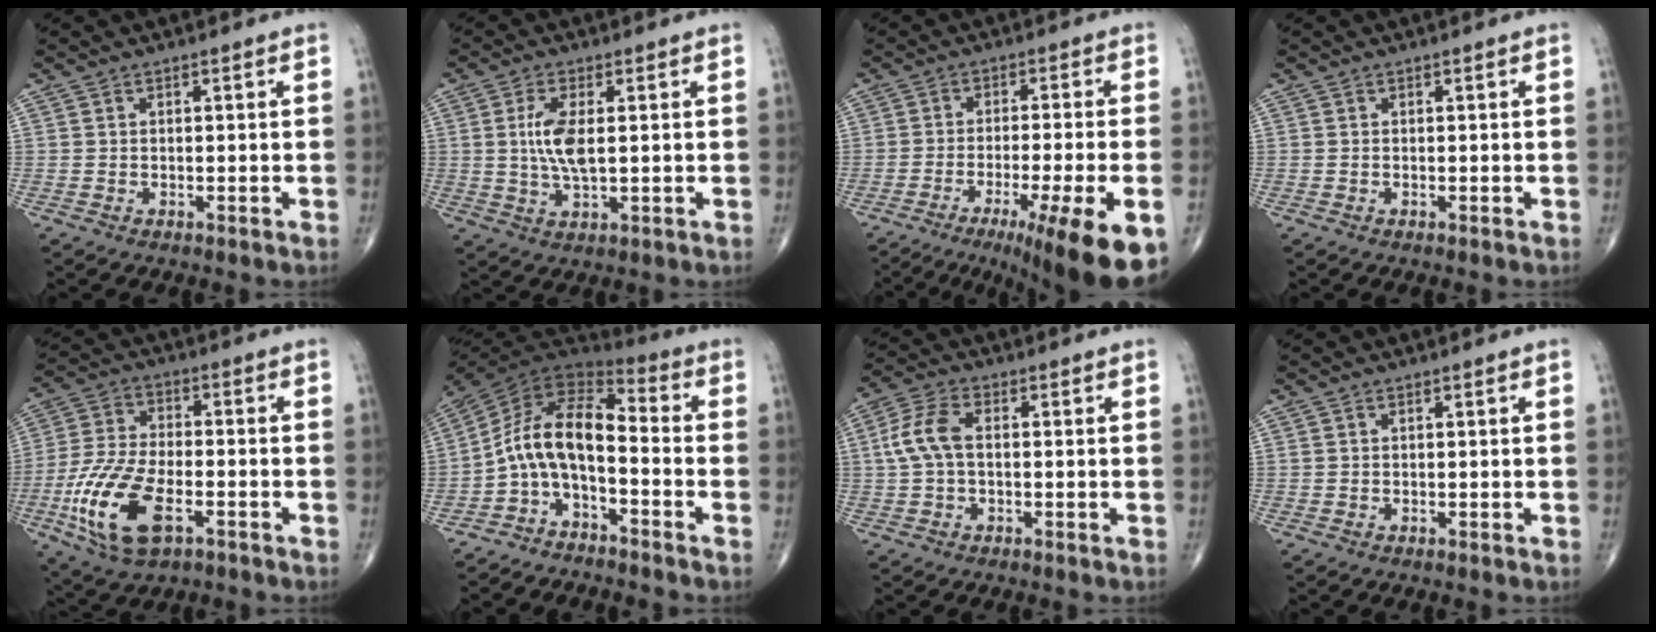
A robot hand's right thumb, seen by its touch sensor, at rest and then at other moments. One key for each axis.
{"total": 6.9, "fx": 0.8, "fy": 2.6, "fz": 6.3, "tx": -0.133, "ty": -0.008, "tz": 0.018}
{"total": 16.8, "fx": -9.4, "fy": 1.7, "fz": 13.8, "tx": -0.159, "ty": 0.012, "tz": -0.141}
{"total": 0.0}
{"total": 15.7, "fx": -5.8, "fy": 7.4, "fz": 12.5, "tx": -0.264, "ty": 0.010, "tz": -0.107}
{"total": 11.4, "fx": -3.6, "fy": 5.5, "fz": 9.3, "tx": -0.165, "ty": 0.087, "tz": -0.078}
{"total": 7.0, "fx": 0.4, "fy": 3.9, "fz": 5.8, "tx": -0.133, "ty": 0.022, "tz": 0.003}
{"total": 0.0}